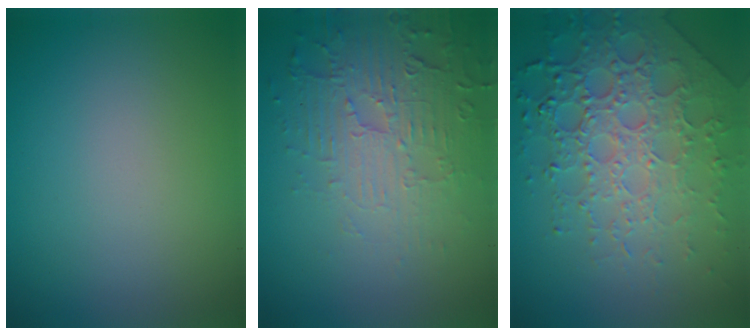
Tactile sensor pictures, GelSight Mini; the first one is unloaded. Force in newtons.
{"total": 5.5, "press": 3.6, "slide": 4.1}
{"total": 8.1, "press": 5.6, "slide": 5.9}